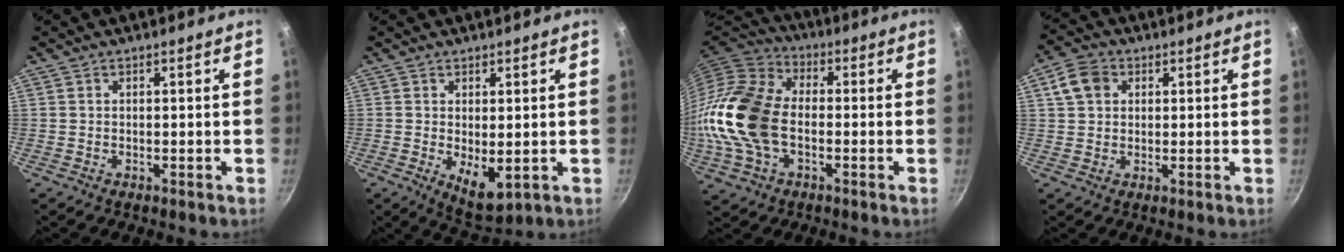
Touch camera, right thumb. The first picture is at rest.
{"total": 6.6, "force": [-0.3, 3.0, 5.9], "torque": [-0.076, -0.018, 0.010]}
{"total": 18.2, "force": [-2.3, 12.0, 13.5], "torque": [-0.261, 0.030, -0.056]}
{"total": 6.2, "force": [2.0, 5.0, 3.2], "torque": [-0.041, 0.008, 0.027]}